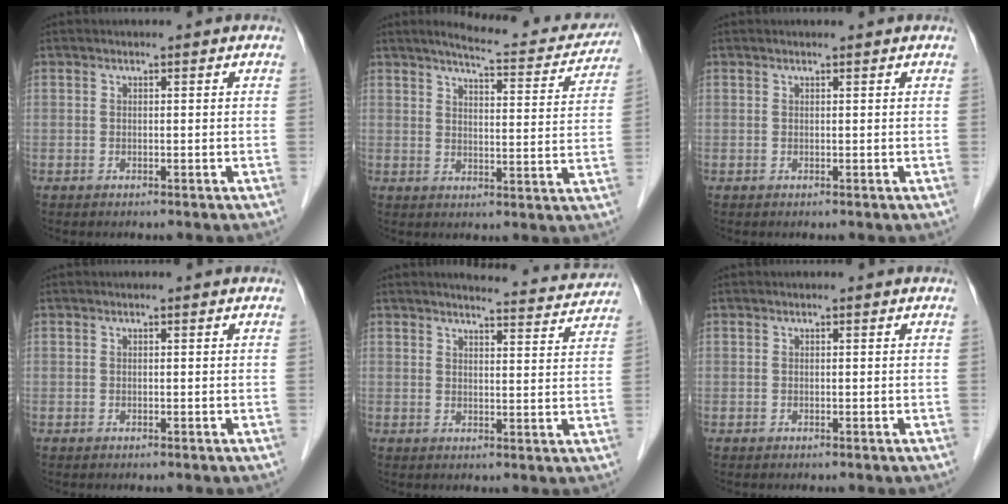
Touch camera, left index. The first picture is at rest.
{"total": 13.7, "force": [12.5, 2.4, 5.2], "torque": [-0.058, -0.013, 0.147]}
{"total": 0.7, "force": [0.7, 0.0, 0.2], "torque": [-0.010, 0.007, 0.012]}
{"total": 0.0}
{"total": 10.2, "force": [10.0, 0.7, 1.9], "torque": [-0.018, -0.014, 0.107]}
{"total": 0.0}